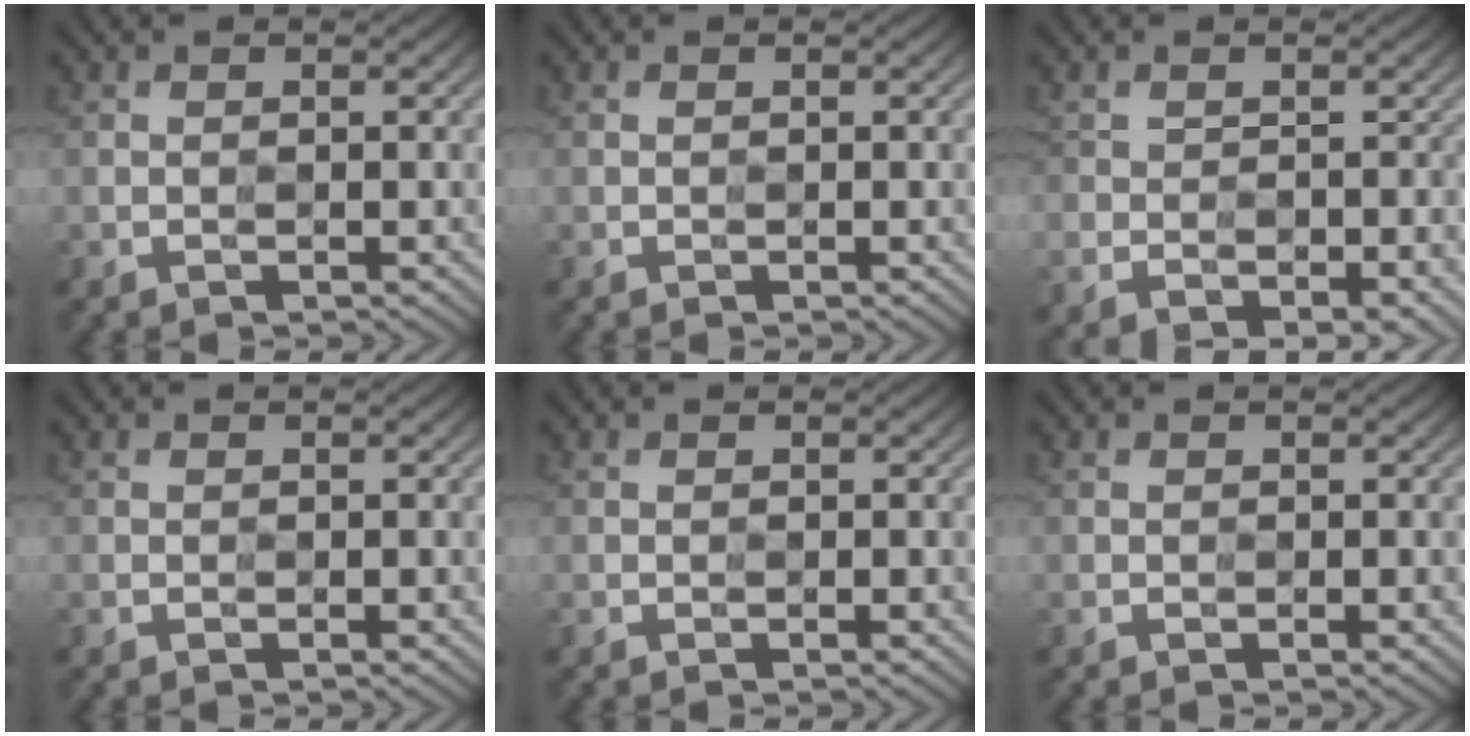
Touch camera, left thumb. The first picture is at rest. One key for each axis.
{"total": 0.0}
{"total": 10.3, "fx": -7.3, "fy": 3.9, "fz": 6.1, "tx": -0.143, "ty": -0.059, "tz": -0.086}
{"total": 0.0}
{"total": 0.0}
{"total": 0.0}